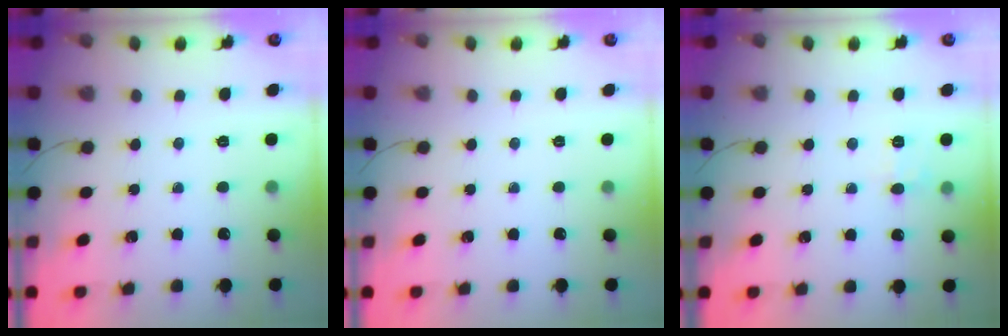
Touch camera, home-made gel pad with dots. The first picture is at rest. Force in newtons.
{"total": 0.0}
{"total": 6.1, "press": 5.9, "slide": 1.7}